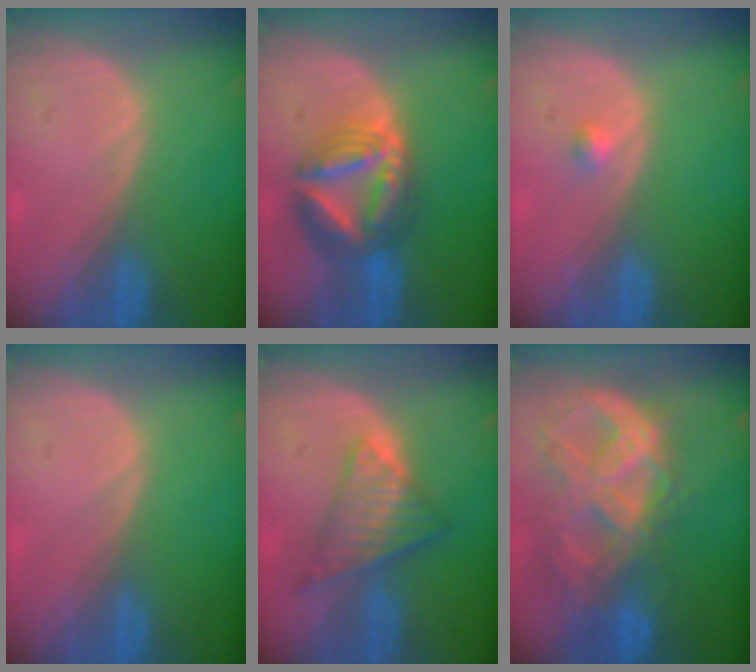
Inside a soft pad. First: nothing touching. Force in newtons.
{"total": 8.9, "press": 8.8, "slide": 0.9}
{"total": 1.2, "press": 1.1, "slide": 0.6}
{"total": 0.0}
{"total": 7.6, "press": 6.4, "slide": 4.2}
{"total": 10.9, "press": 9.3, "slide": 5.8}